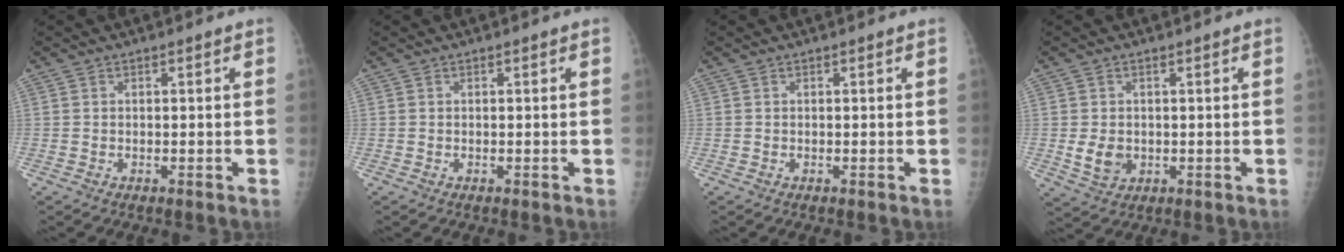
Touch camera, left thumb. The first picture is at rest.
{"total": 0.0}
{"total": 0.0}
{"total": 4.3, "force": [-0.2, 3.5, 2.6], "torque": [-0.032, -0.005, 0.009]}